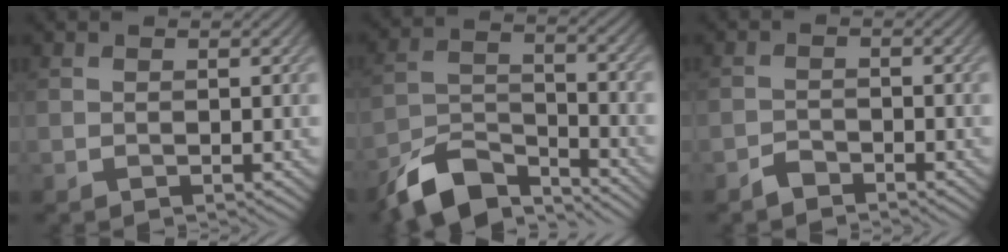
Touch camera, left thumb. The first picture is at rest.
{"total": 9.8, "force": [-8.0, 3.3, 4.6], "torque": [-0.090, -0.006, -0.163]}
{"total": 1.8, "force": [-1.6, 0.6, 0.5], "torque": [-0.007, 0.003, -0.035]}